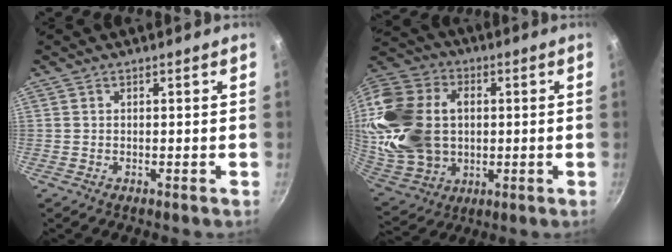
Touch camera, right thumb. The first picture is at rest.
{"total": 26.6, "force": [2.1, 19.5, 18.0], "torque": [-0.365, 0.015, 0.050]}